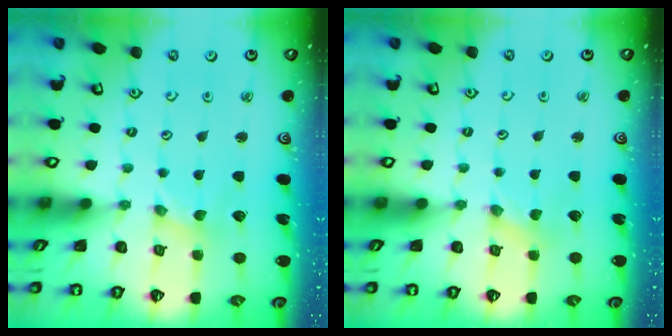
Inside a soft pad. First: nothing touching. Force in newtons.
{"total": 0.0}